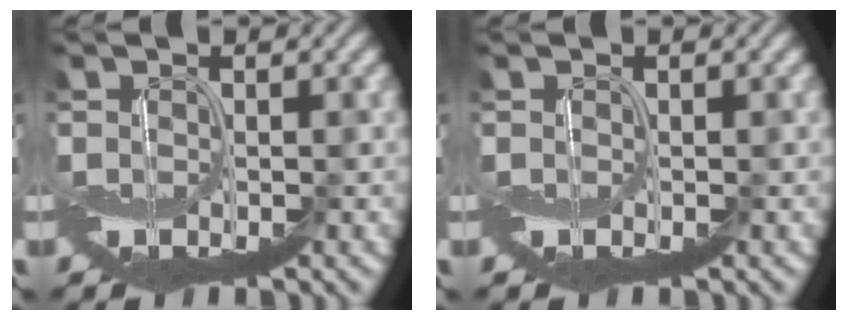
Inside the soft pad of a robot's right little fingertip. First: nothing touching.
{"total": 0.0}